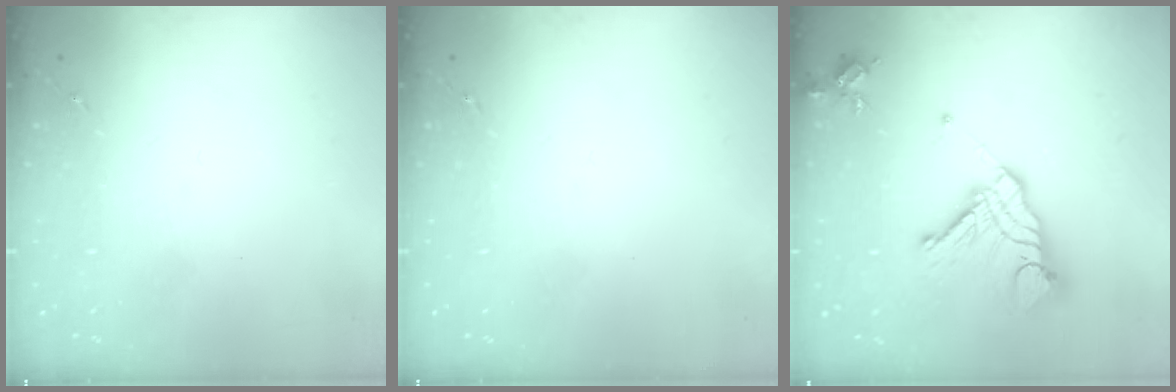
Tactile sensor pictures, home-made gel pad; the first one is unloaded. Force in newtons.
{"total": 0.0}
{"total": 17.6, "press": 17.5, "slide": 1.9}